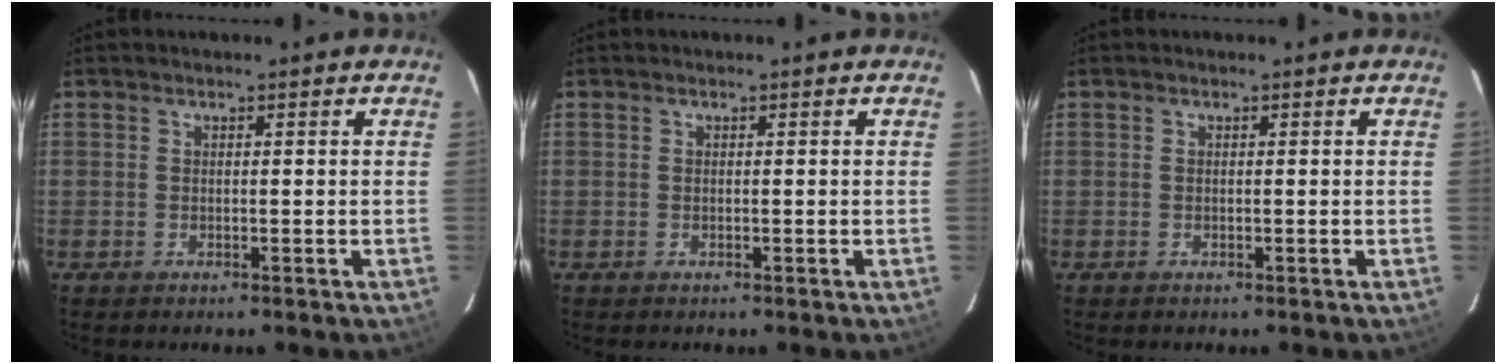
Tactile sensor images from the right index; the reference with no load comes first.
{"total": 0.0}
{"total": 0.0}